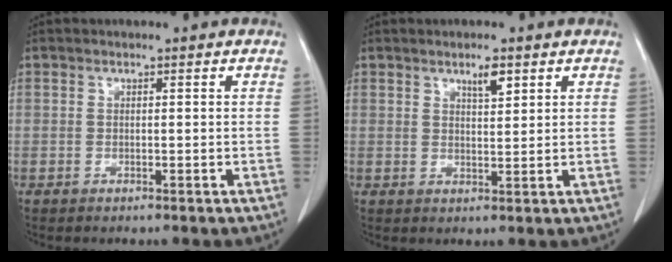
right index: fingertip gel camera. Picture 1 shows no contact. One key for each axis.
{"total": 2.8, "fx": 1.8, "fy": 0.6, "fz": 2.1, "tx": -0.037, "ty": -0.002, "tz": 0.032}